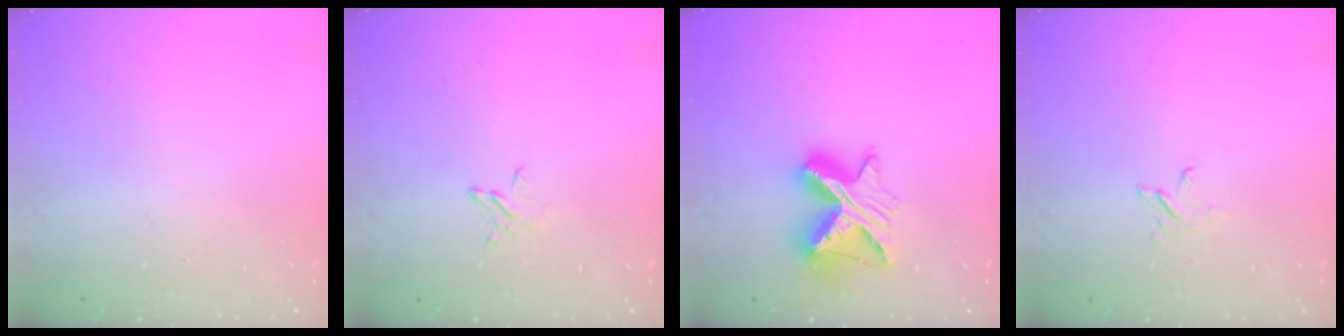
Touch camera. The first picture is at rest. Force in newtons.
{"total": 2.7, "press": 2.7, "slide": 0.3}
{"total": 10.5, "press": 10.4, "slide": 1.0}
{"total": 2.3, "press": 2.3, "slide": 0.3}